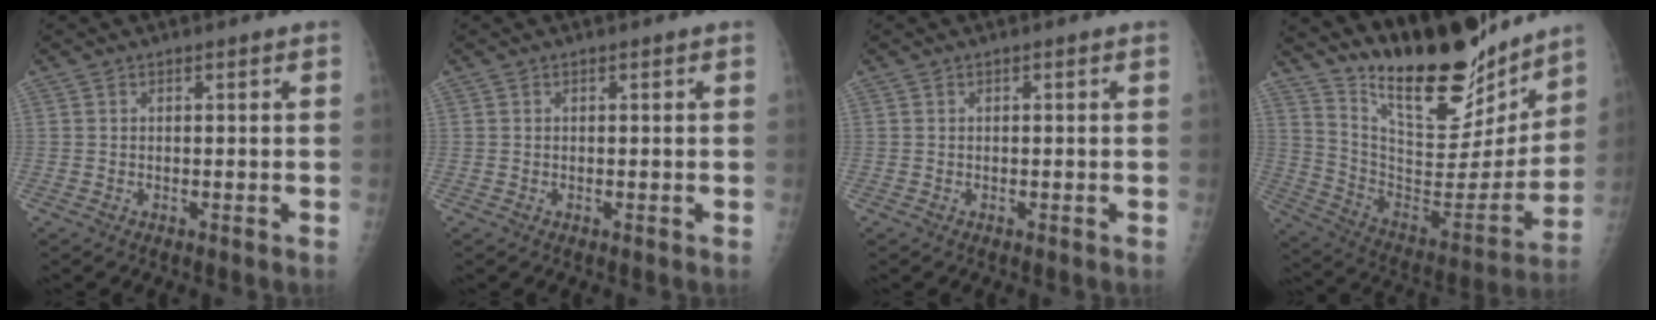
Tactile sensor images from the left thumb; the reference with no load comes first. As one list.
[{"total": 0.0}, {"total": 0.0}, {"total": 24.6, "force": [19.6, 8.0, 12.6], "torque": [-0.160, -0.114, 0.327]}]